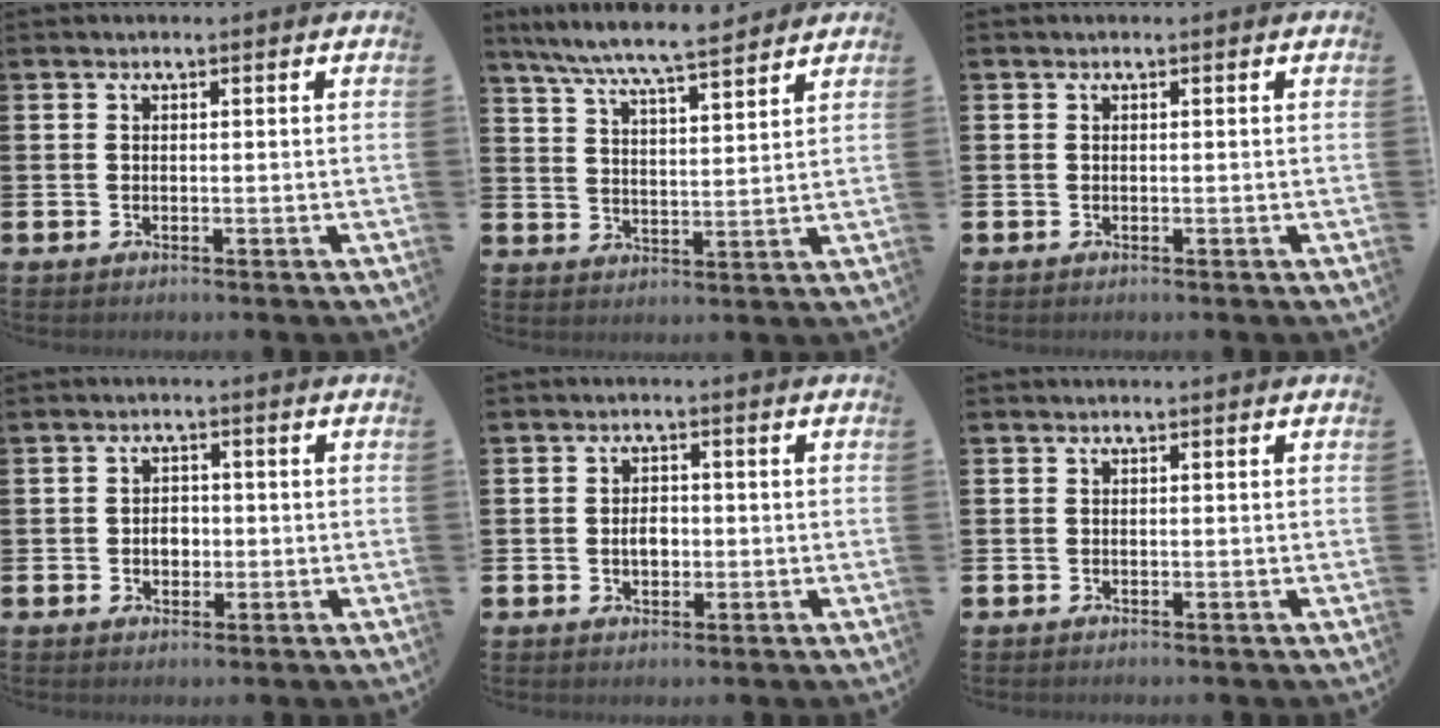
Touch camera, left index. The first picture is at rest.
{"total": 7.6, "force": [7.2, 0.3, 2.6], "torque": [-0.071, -0.040, 0.126]}
{"total": 0.0}
{"total": 2.5, "force": [-0.4, 1.9, 1.5], "torque": [-0.014, 0.000, -0.015]}
{"total": 2.6, "force": [-0.4, 1.8, 1.8], "torque": [-0.019, -0.001, -0.013]}
{"total": 0.0}